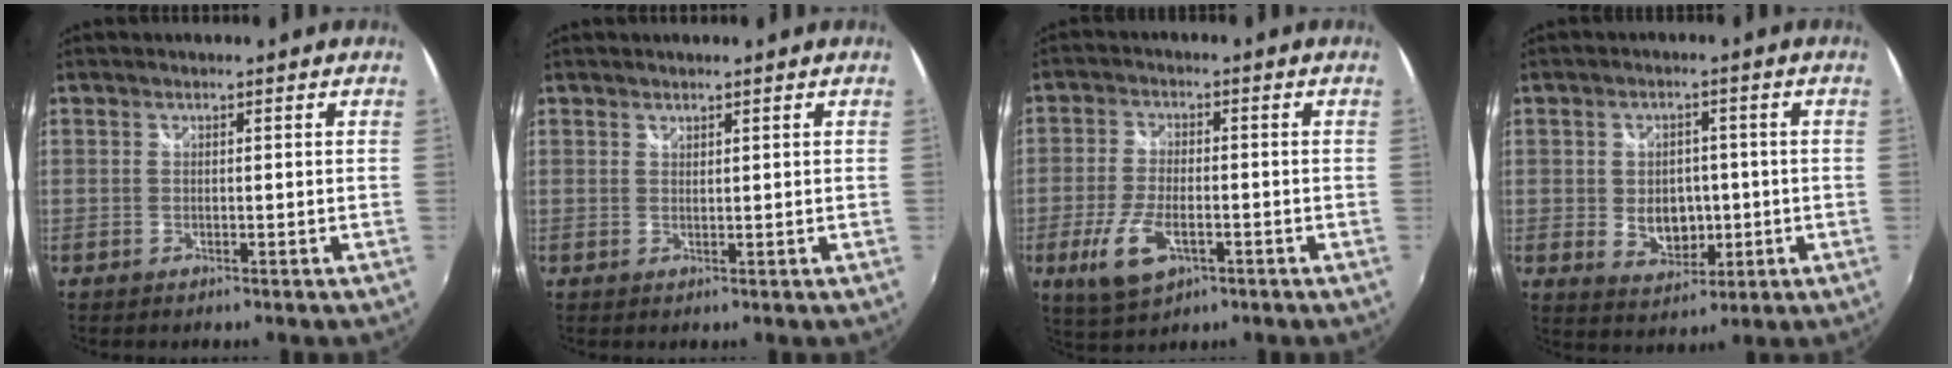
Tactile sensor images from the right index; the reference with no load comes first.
{"total": 0.7, "force": [0.7, 0.2, 0.1], "torque": [0.000, 0.000, 0.013]}
{"total": 9.2, "force": [-3.6, 4.4, 7.2], "torque": [-0.163, -0.014, -0.064]}
{"total": 7.8, "force": [-0.9, 6.0, 5.0], "torque": [-0.097, -0.004, -0.004]}